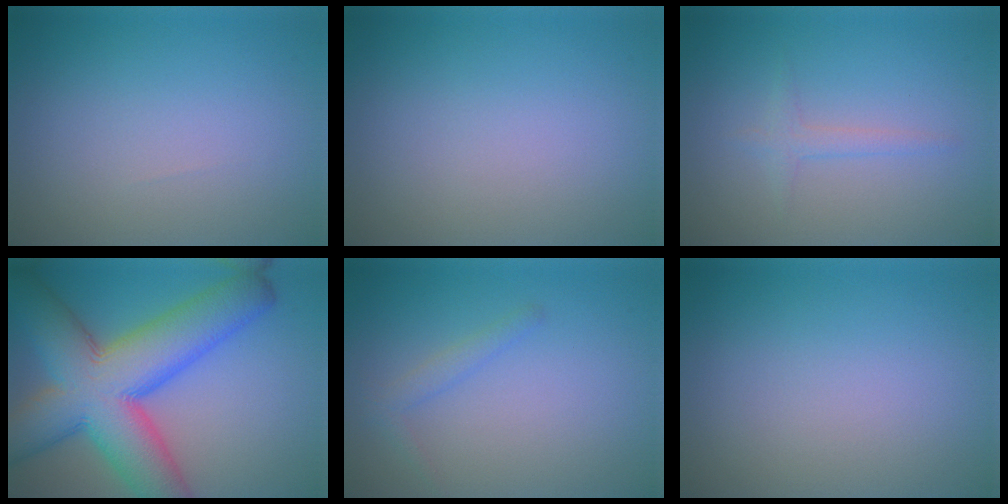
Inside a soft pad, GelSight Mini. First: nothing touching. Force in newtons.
{"total": 0.0}
{"total": 1.2, "press": 1.2, "slide": 0.1}
{"total": 13.6, "press": 13.6, "slide": 0.6}
{"total": 1.2, "press": 1.2, "slide": 0.1}
{"total": 0.0}